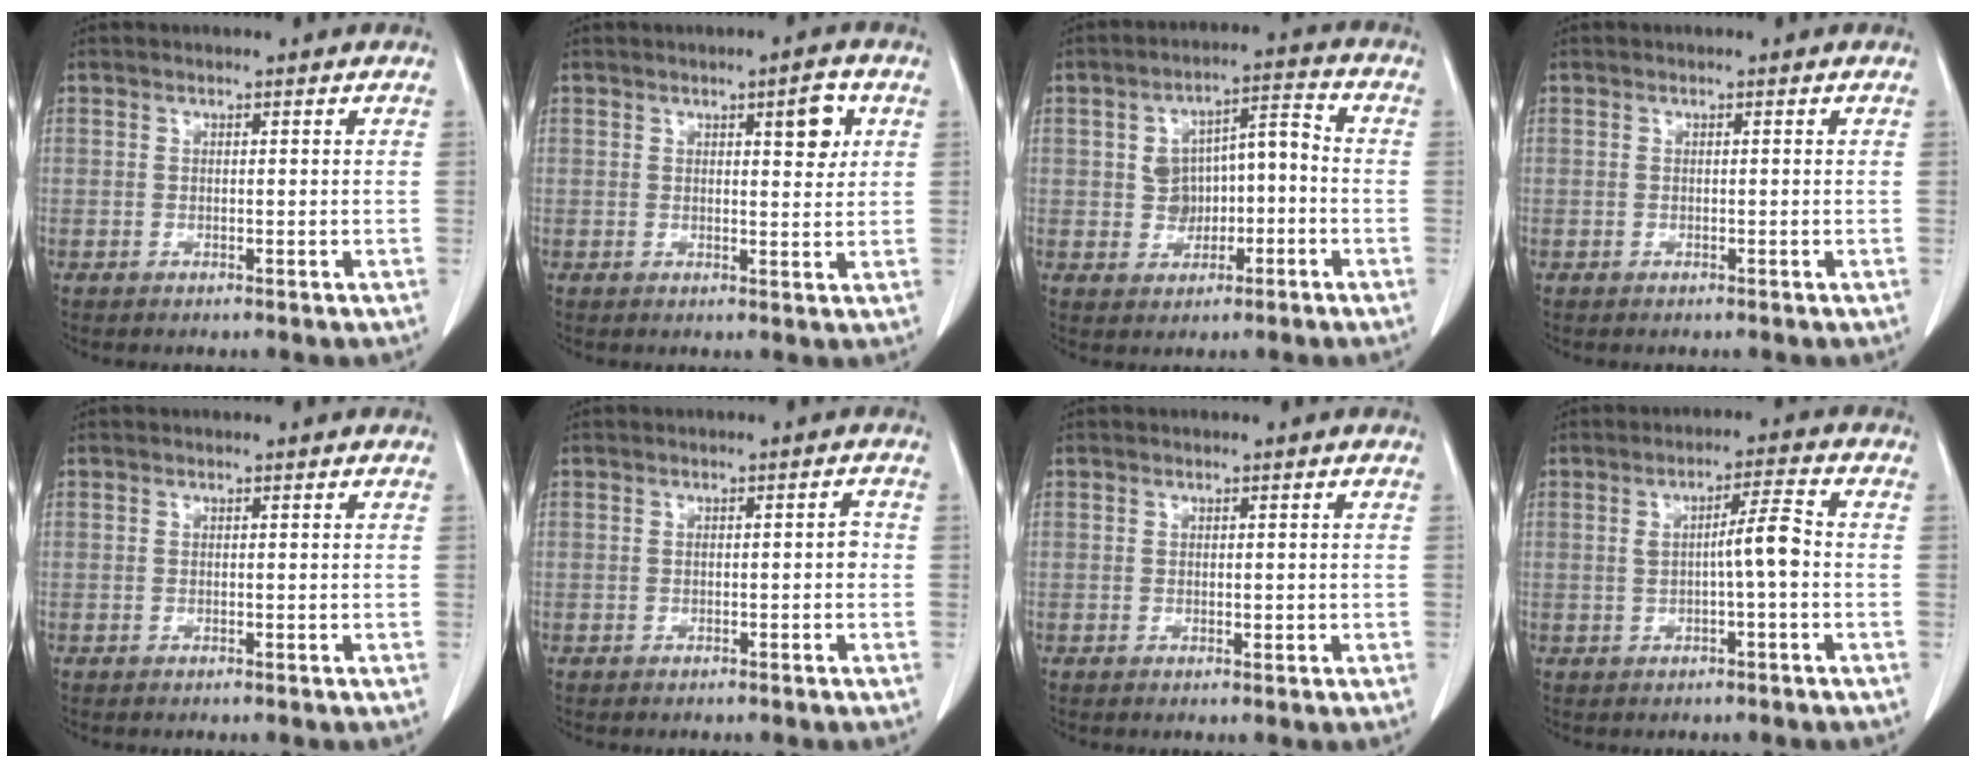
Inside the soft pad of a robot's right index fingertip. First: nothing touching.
{"total": 4.3, "force": [1.7, 1.1, 3.7], "torque": [-0.049, -0.002, 0.023]}
{"total": 7.1, "force": [-1.1, 4.7, 5.2], "torque": [-0.083, 0.036, -0.012]}
{"total": 0.0}
{"total": 0.0}
{"total": 1.5, "force": [-0.2, 0.4, 1.4], "torque": [-0.017, 0.006, -0.003]}
{"total": 0.9, "force": [0.0, 0.5, 0.8], "torque": [-0.011, -0.002, 0.002]}
{"total": 4.9, "force": [-0.3, 0.1, 4.9], "torque": [-0.078, 0.008, -0.004]}